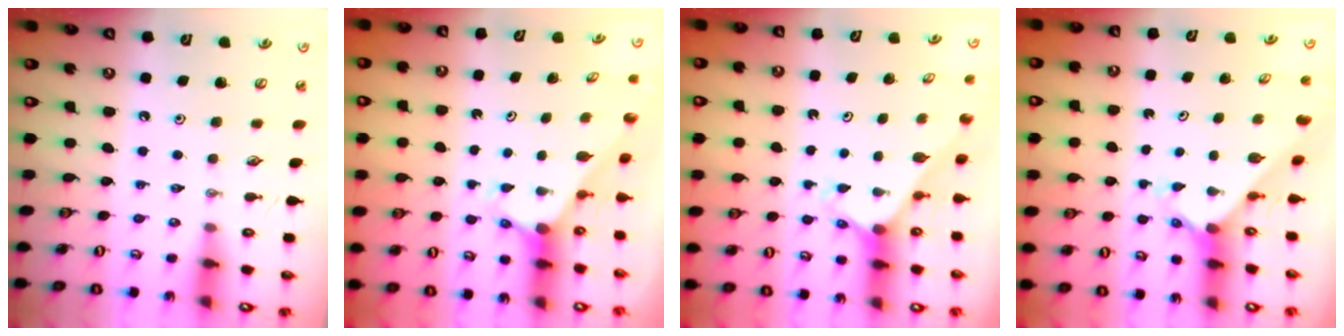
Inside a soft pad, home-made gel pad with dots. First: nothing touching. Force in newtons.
{"total": 2.7, "press": 2.7, "slide": 0.0}
{"total": 2.3, "press": 2.3, "slide": 0.2}
{"total": 2.3, "press": 2.3, "slide": 0.2}